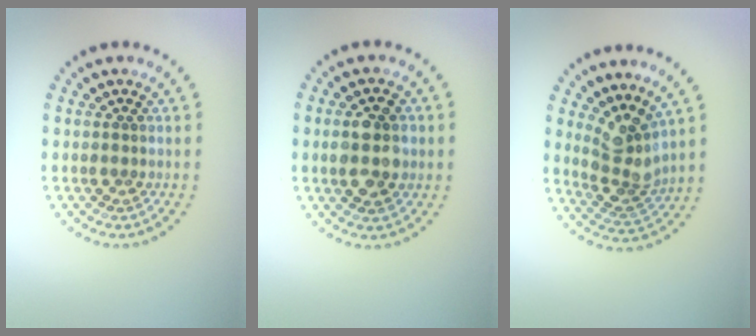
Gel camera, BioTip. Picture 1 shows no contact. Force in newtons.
{"total": 4.5, "press": 4.5, "slide": 0.2}
{"total": 3.6, "press": 3.0, "slide": 2.0}